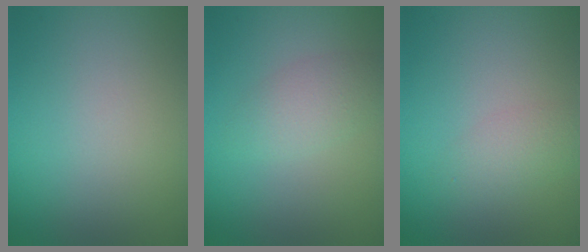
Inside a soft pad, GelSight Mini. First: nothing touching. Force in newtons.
{"total": 2.4, "press": 2.4, "slide": 0.1}
{"total": 1.9, "press": 1.9, "slide": 0.1}